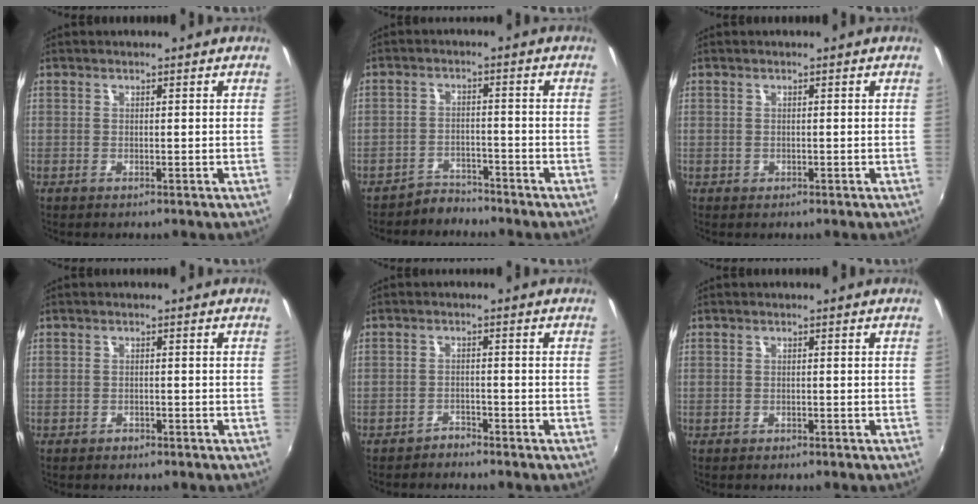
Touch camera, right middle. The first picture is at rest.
{"total": 3.6, "force": [-3.4, 1.2, -0.6], "torque": [0.009, 0.013, -0.057]}
{"total": 0.6, "force": [-0.3, 0.5, 0.1], "torque": [0.000, -0.003, -0.004]}
{"total": 1.3, "force": [-1.1, 0.7, 0.3], "torque": [-0.008, 0.000, -0.017]}
{"total": 2.0, "force": [-2.0, 0.4, 0.0], "torque": [-0.002, 0.002, -0.035]}
{"total": 0.9, "force": [-0.8, 0.4, 0.2], "torque": [-0.008, 0.000, -0.011]}